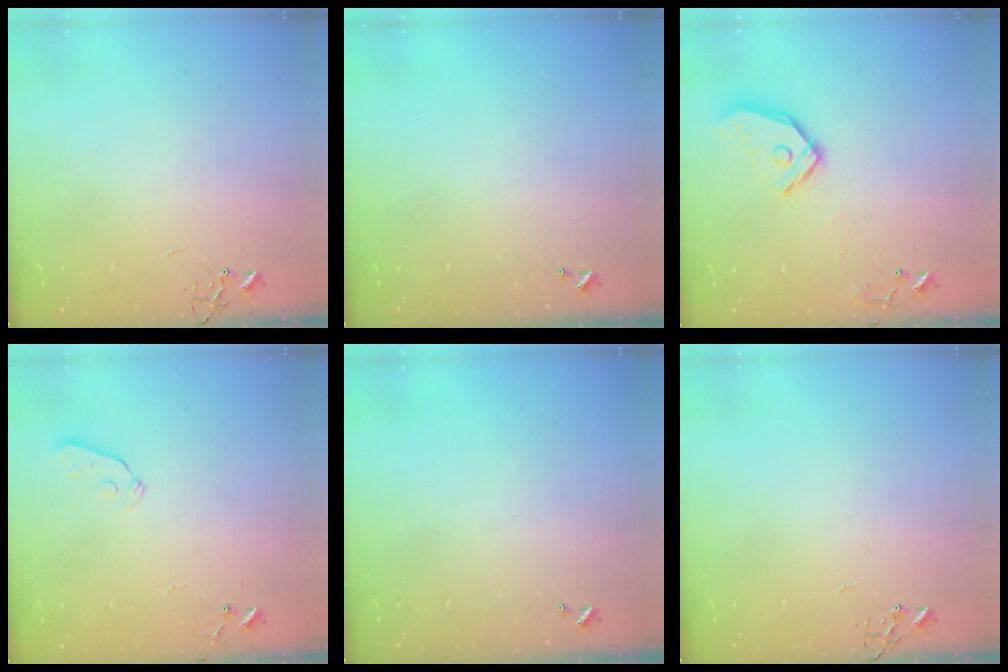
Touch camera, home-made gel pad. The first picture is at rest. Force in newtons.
{"total": 0.0}
{"total": 13.9, "press": 13.7, "slide": 2.3}
{"total": 3.3, "press": 3.2, "slide": 0.7}
{"total": 0.0}
{"total": 0.0}